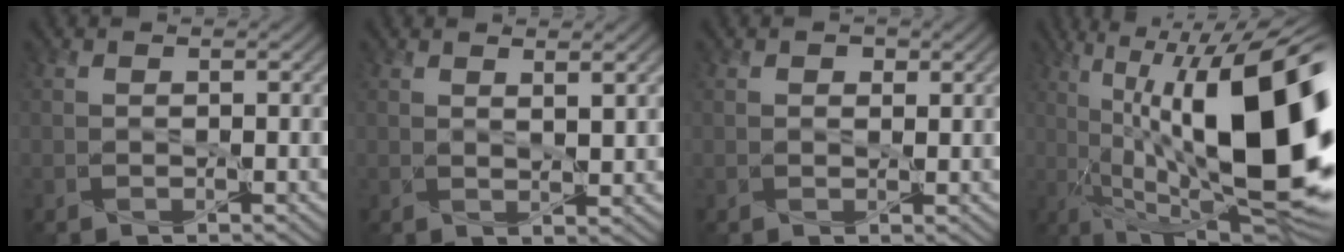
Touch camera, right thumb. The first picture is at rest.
{"total": 2.1, "force": [1.7, 0.0, 1.2], "torque": [-0.022, -0.007, 0.036]}
{"total": 1.2, "force": [0.8, 0.7, 0.6], "torque": [-0.012, -0.003, 0.014]}
{"total": 20.7, "force": [1.3, 6.8, 19.5], "torque": [-0.310, 0.027, 0.031]}